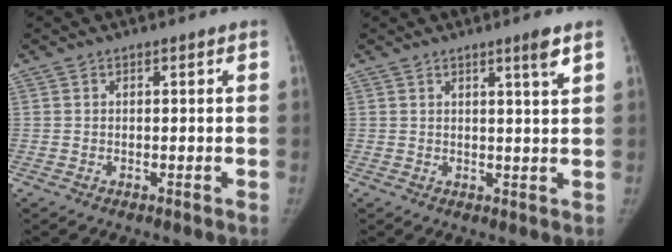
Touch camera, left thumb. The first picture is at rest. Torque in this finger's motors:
{"motor_torque": [0.51, 0.02, 0.04, -0.51, 0.08]}